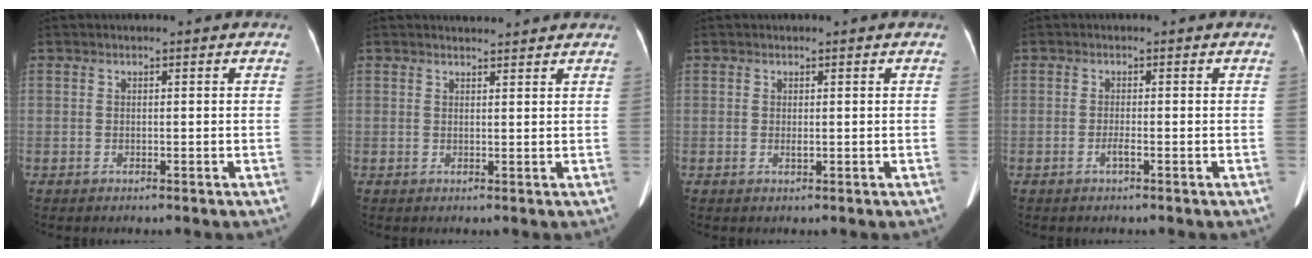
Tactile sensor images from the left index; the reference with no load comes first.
{"total": 3.0, "force": [3.0, 0.3, 0.4], "torque": [-0.015, 0.009, 0.039]}
{"total": 0.6, "force": [0.1, 0.1, 0.6], "torque": [-0.019, -0.004, 0.002]}
{"total": 1.0, "force": [-0.7, -0.1, 0.7], "torque": [-0.020, -0.004, -0.012]}